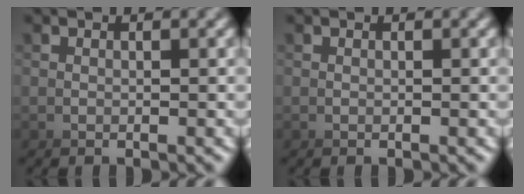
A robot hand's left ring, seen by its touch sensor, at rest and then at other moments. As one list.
[{"total": 0.0}]